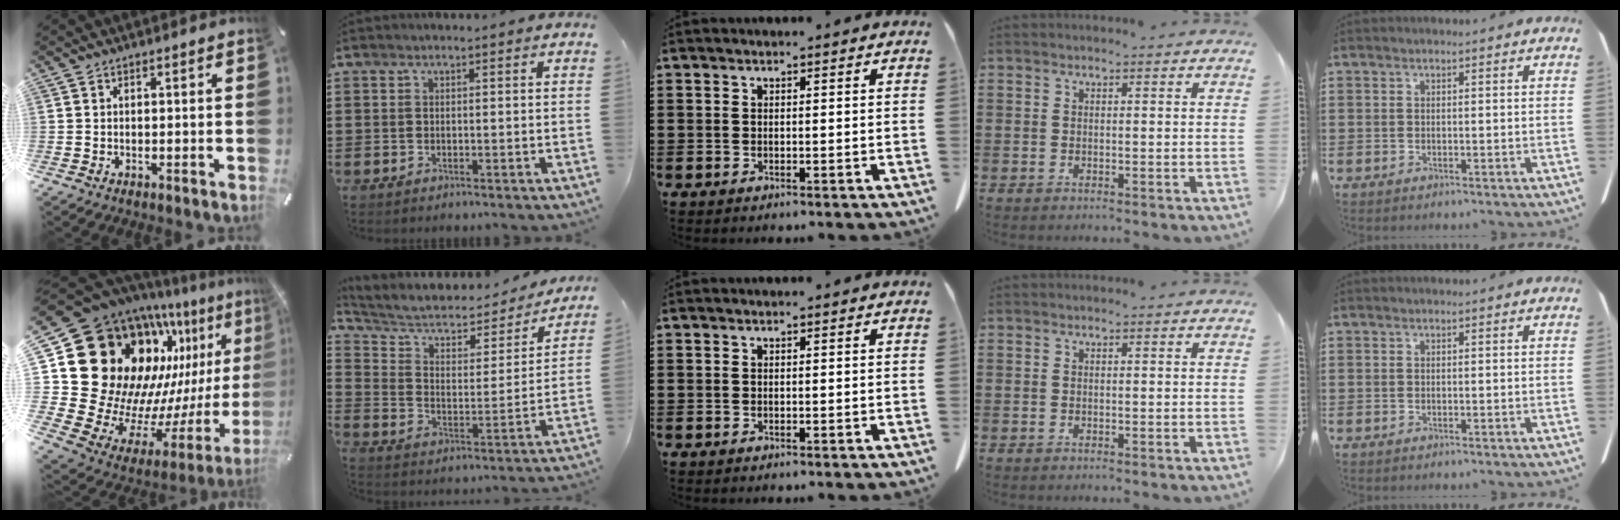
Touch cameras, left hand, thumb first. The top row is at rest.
{"thumb": {"total": 27.9, "force": [11.8, 20.3, 15.0], "torque": [-0.205, -0.169, 0.281]}, "index": {"total": 6.0, "force": [4.5, 2.7, 2.8], "torque": [-0.081, -0.027, 0.072]}}